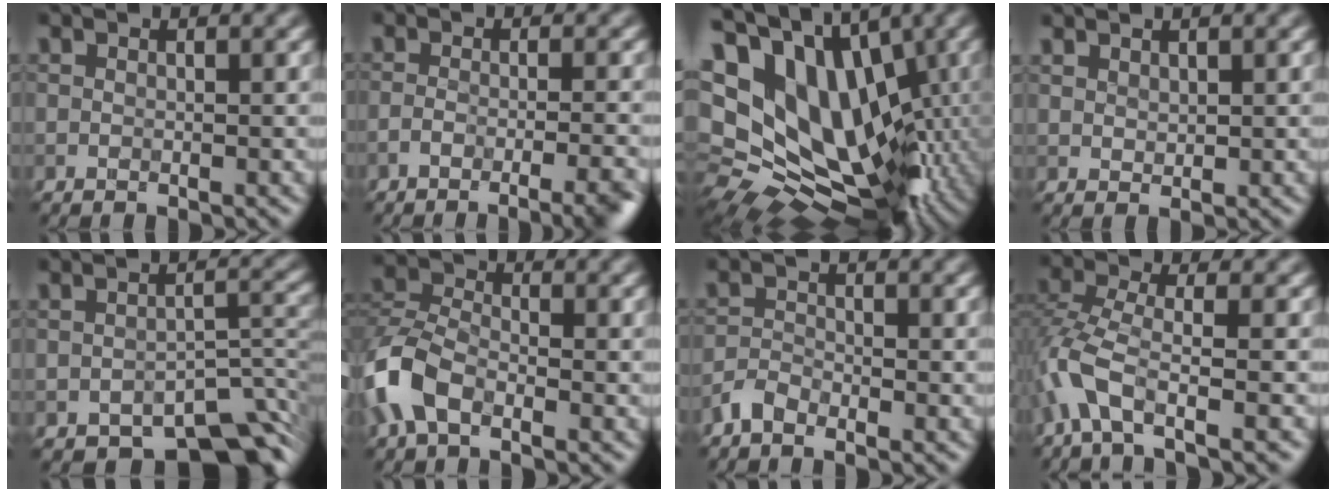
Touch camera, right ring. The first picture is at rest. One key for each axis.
{"total": 5.1, "fx": -3.9, "fy": 1.2, "fz": 3.1, "tx": -0.038, "ty": -0.002, "tz": -0.051}
{"total": 19.3, "fx": 4.0, "fy": 13.4, "fz": 13.2, "tx": -0.208, "ty": 0.007, "tz": 0.099}
{"total": 1.1, "fx": 1.1, "fy": 0.3, "fz": 0.0, "tx": 0.000, "ty": 0.001, "tz": 0.023}
{"total": 5.9, "fx": -4.2, "fy": 2.4, "fz": 3.3, "tx": -0.025, "ty": -0.003, "tz": -0.066}
{"total": 6.1, "fx": -3.0, "fy": 3.6, "fz": 3.9, "tx": -0.091, "ty": 0.007, "tz": -0.074}
{"total": 1.4, "fx": -1.2, "fy": 0.6, "fz": 0.3, "tx": -0.006, "ty": 0.007, "tz": -0.034}
{"total": 4.7, "fx": -2.6, "fy": 1.4, "fz": 3.7, "tx": -0.084, "ty": 0.000, "tz": -0.064}